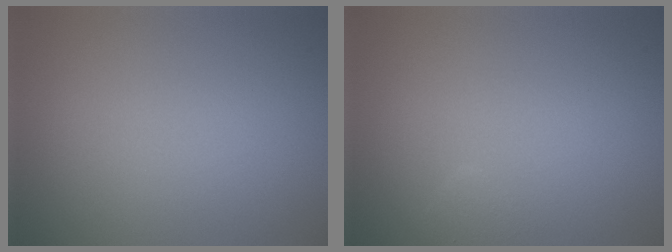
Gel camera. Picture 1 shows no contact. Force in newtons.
{"total": 0.9, "press": 0.9, "slide": 0.1}